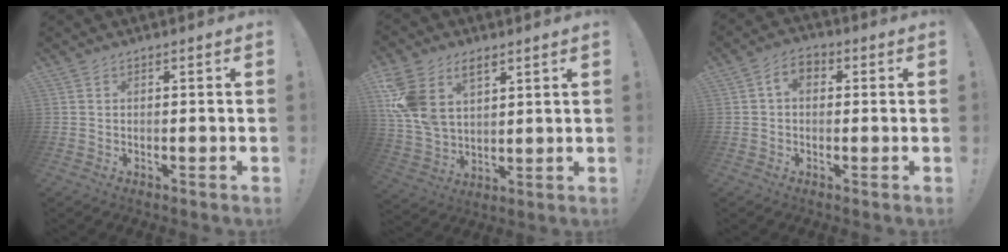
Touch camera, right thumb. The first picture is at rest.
{"total": 13.9, "force": [6.9, 9.2, 7.7], "torque": [-0.157, -0.038, 0.135]}
{"total": 4.7, "force": [0.6, 3.3, 3.3], "torque": [-0.056, 0.009, 0.013]}